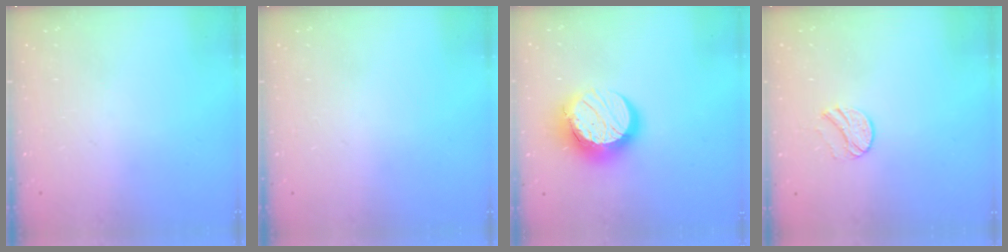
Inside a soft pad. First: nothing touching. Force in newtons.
{"total": 0.0}
{"total": 16.1, "press": 16.0, "slide": 1.3}
{"total": 7.0, "press": 7.0, "slide": 0.6}